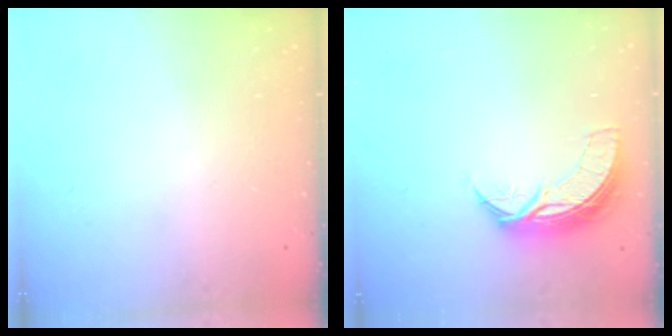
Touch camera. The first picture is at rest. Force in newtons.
{"total": 7.9, "press": 7.9, "slide": 0.5}